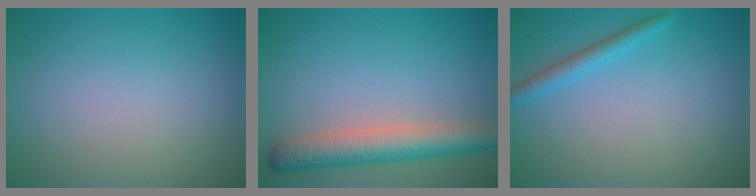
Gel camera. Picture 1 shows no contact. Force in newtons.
{"total": 5.2, "press": 5.2, "slide": 0.2}
{"total": 1.9, "press": 1.9, "slide": 0.2}